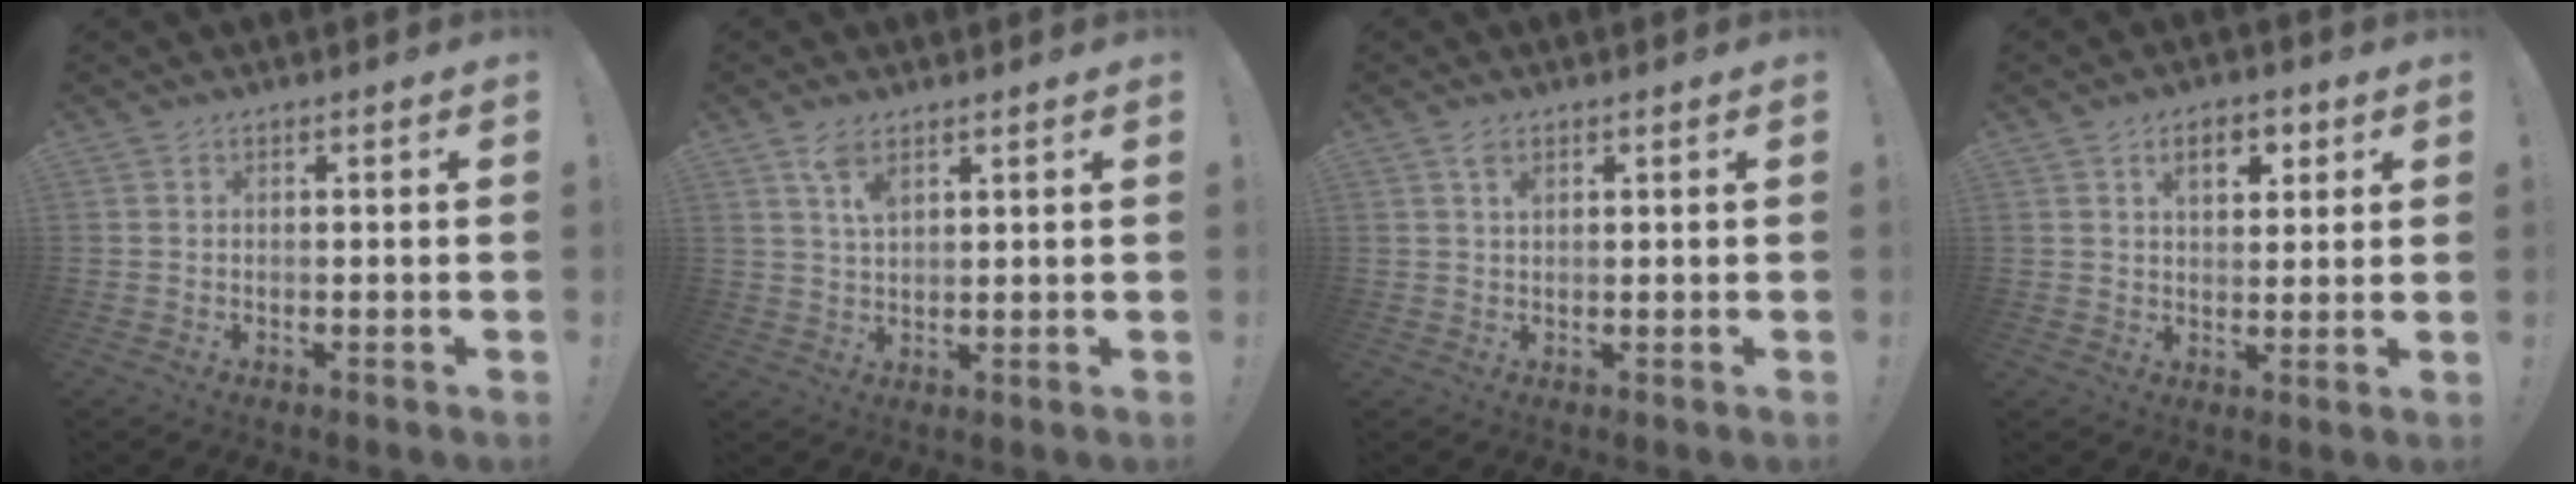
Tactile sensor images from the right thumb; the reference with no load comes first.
{"total": 5.0, "force": [3.1, 2.2, 3.3], "torque": [-0.049, -0.016, 0.052]}
{"total": 2.1, "force": [1.2, 1.0, 1.3], "torque": [-0.013, -0.006, 0.019]}
{"total": 7.2, "force": [3.3, 4.1, 4.9], "torque": [-0.066, -0.002, 0.055]}